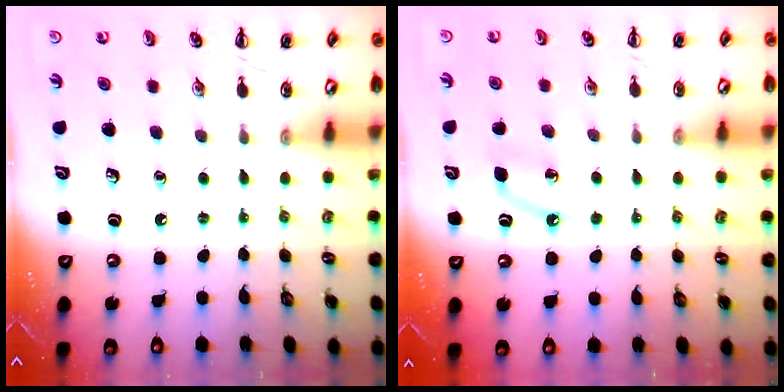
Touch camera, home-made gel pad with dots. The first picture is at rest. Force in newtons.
{"total": 4.6, "press": 4.4, "slide": 1.4}